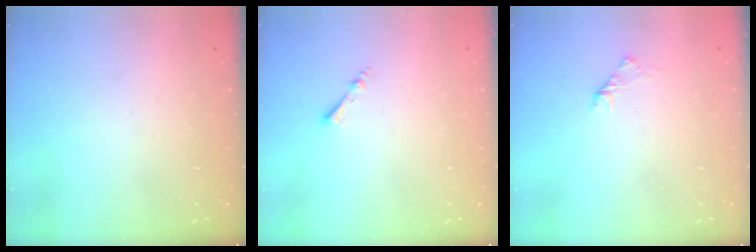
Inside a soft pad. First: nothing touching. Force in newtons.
{"total": 2.2, "press": 2.1, "slide": 0.4}
{"total": 2.0, "press": 1.9, "slide": 0.6}